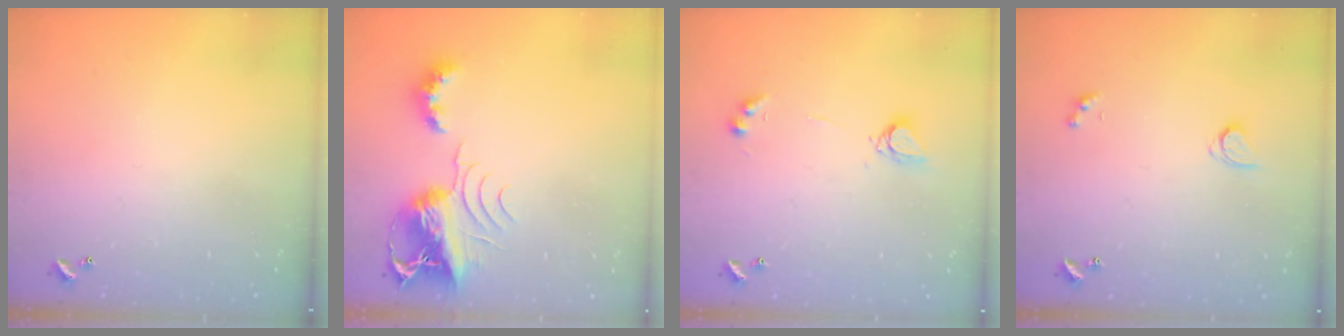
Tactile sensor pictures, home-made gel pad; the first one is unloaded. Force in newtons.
{"total": 9.4, "press": 9.3, "slide": 1.2}
{"total": 4.9, "press": 4.9, "slide": 0.3}
{"total": 2.6, "press": 2.6, "slide": 0.3}